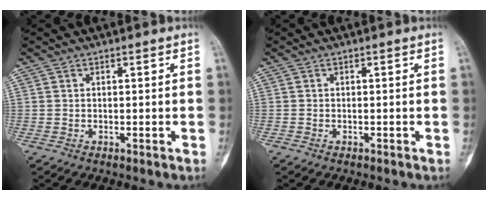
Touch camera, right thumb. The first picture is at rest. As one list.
[{"total": 0.0}]